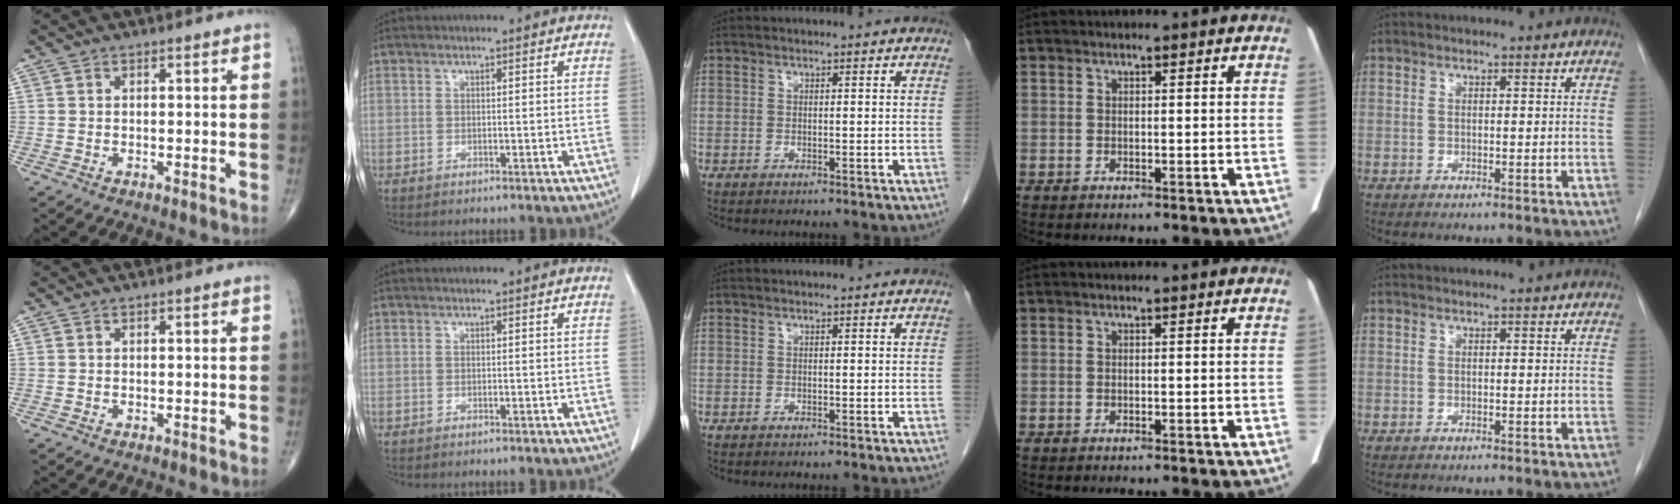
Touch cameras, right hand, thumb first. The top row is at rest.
{}